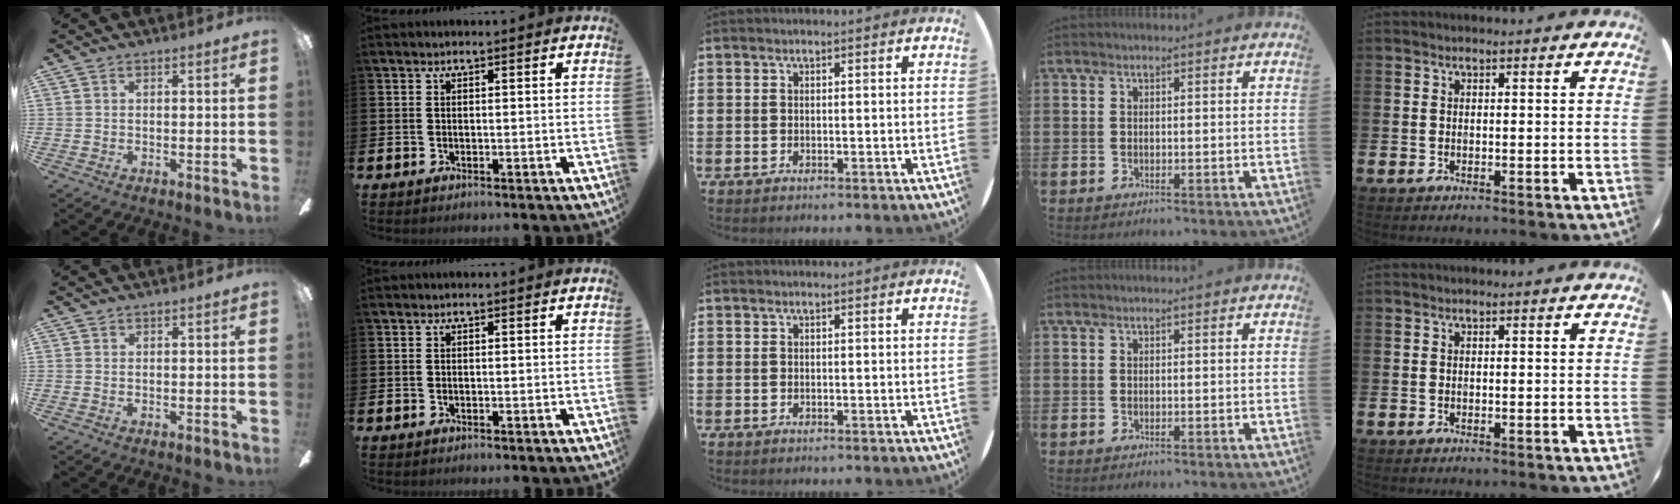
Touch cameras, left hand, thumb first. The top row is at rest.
{}